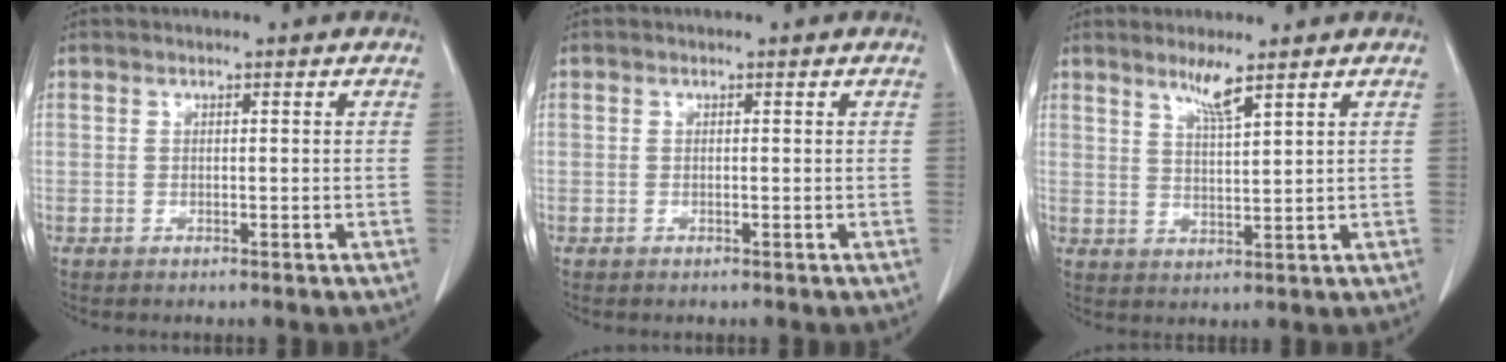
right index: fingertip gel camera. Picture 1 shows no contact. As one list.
[{"total": 0.0}, {"total": 3.8, "force": [2.8, -0.4, 2.5], "torque": [-0.049, -0.008, 0.055]}]